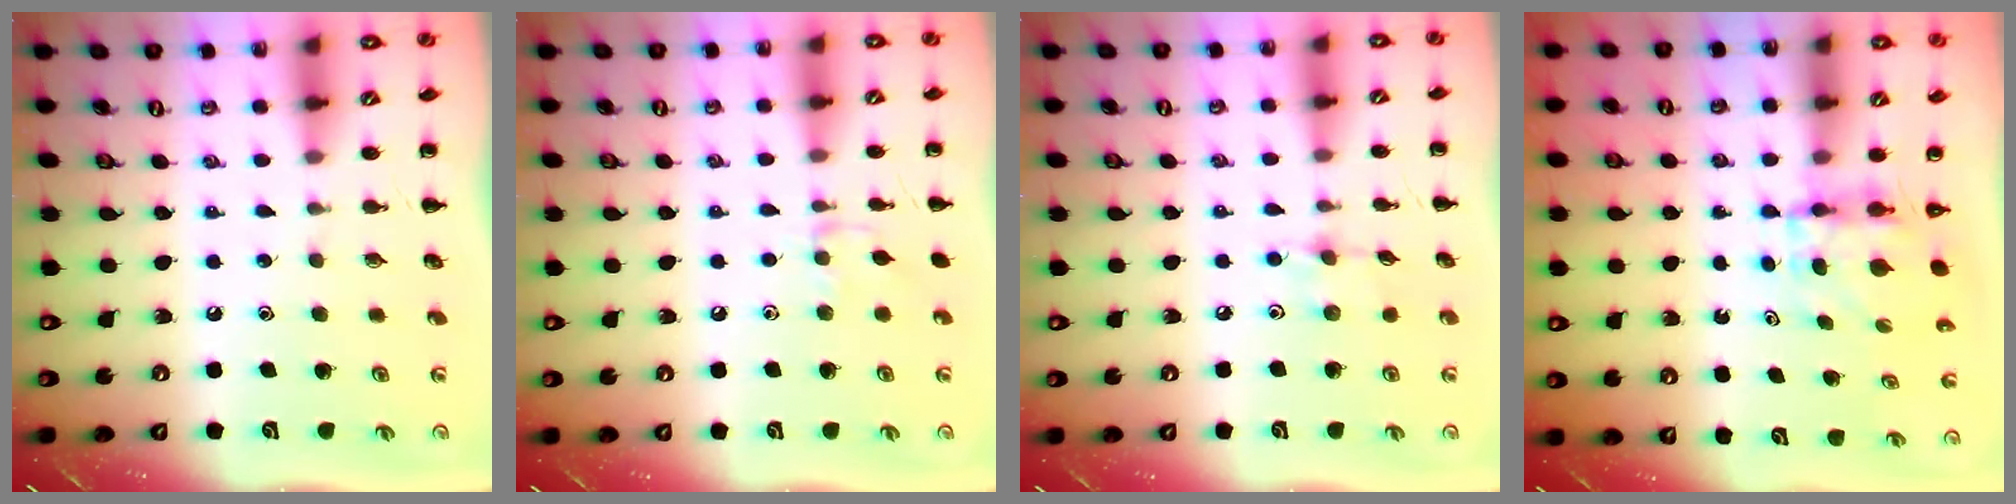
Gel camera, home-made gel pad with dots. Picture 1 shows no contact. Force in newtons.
{"total": 6.0, "press": 5.7, "slide": 1.8}
{"total": 5.1, "press": 5.0, "slide": 1.0}
{"total": 3.9, "press": 3.9, "slide": 0.3}